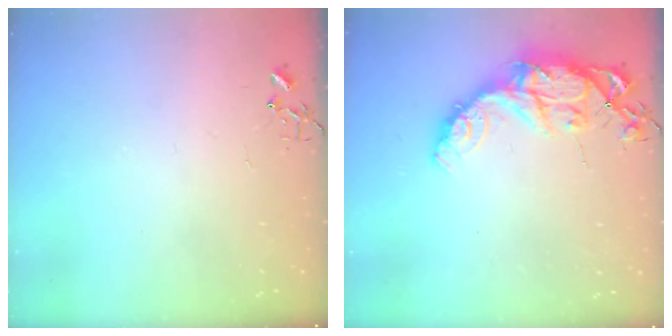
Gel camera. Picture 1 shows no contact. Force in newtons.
{"total": 14.9, "press": 14.8, "slide": 1.3}